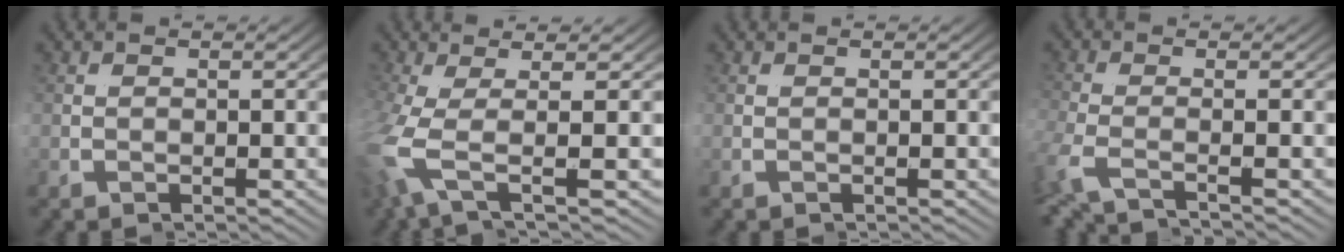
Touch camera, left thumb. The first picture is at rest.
{"total": 2.7, "force": [0.9, -2.3, 1.0], "torque": [-0.040, 0.010, 0.007]}
{"total": 0.0}
{"total": 1.9, "force": [-0.9, -1.5, 0.6], "torque": [-0.023, -0.002, -0.017]}